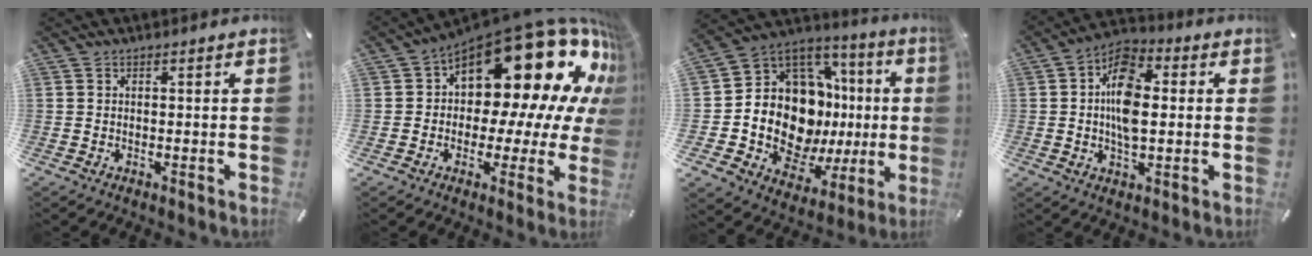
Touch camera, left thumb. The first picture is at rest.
{"total": 24.9, "force": [11.2, 13.2, 17.9], "torque": [-0.245, -0.102, 0.197]}
{"total": 16.6, "force": [-0.3, 12.6, 10.7], "torque": [-0.201, -0.048, 0.007]}
{"total": 10.7, "force": [-0.2, 6.1, 8.8], "torque": [-0.166, 0.002, -0.007]}